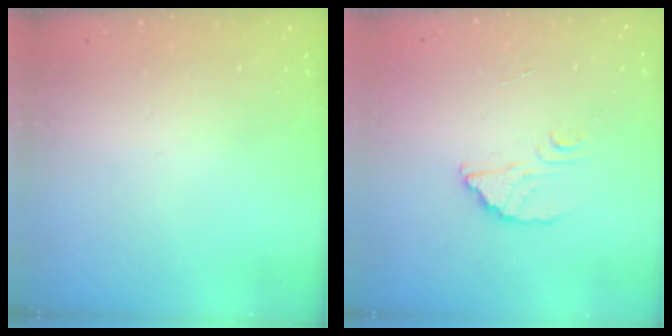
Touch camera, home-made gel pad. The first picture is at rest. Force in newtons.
{"total": 2.4, "press": 2.4, "slide": 0.1}